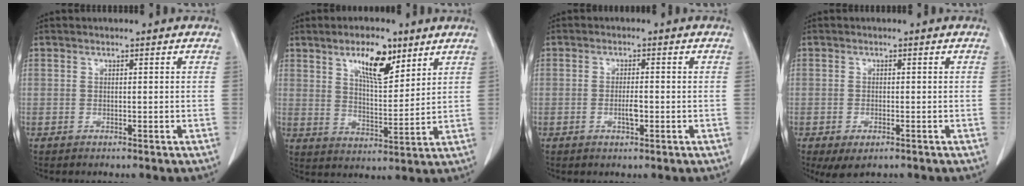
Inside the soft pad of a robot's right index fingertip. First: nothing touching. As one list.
[{"total": 9.0, "force": [5.3, 2.9, 6.6], "torque": [-0.117, 0.002, 0.096]}, {"total": 2.4, "force": [-0.7, 0.6, 2.2], "torque": [-0.042, 0.000, -0.008]}, {"total": 3.4, "force": [-1.8, 1.5, 2.5], "torque": [-0.044, -0.006, -0.020]}]